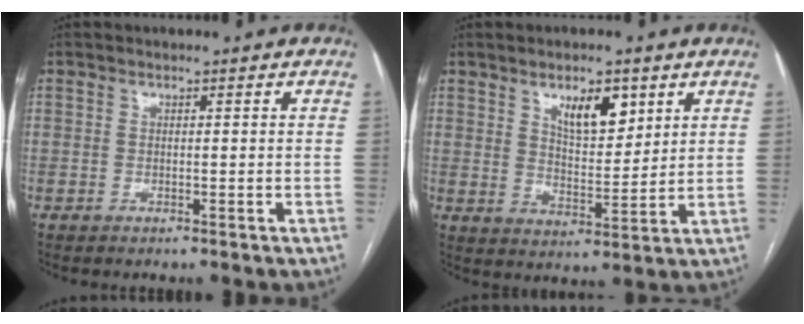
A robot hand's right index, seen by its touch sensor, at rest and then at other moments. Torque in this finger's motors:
{"motor_torque": [0.40, 0.39, 0.31, 0.05]}